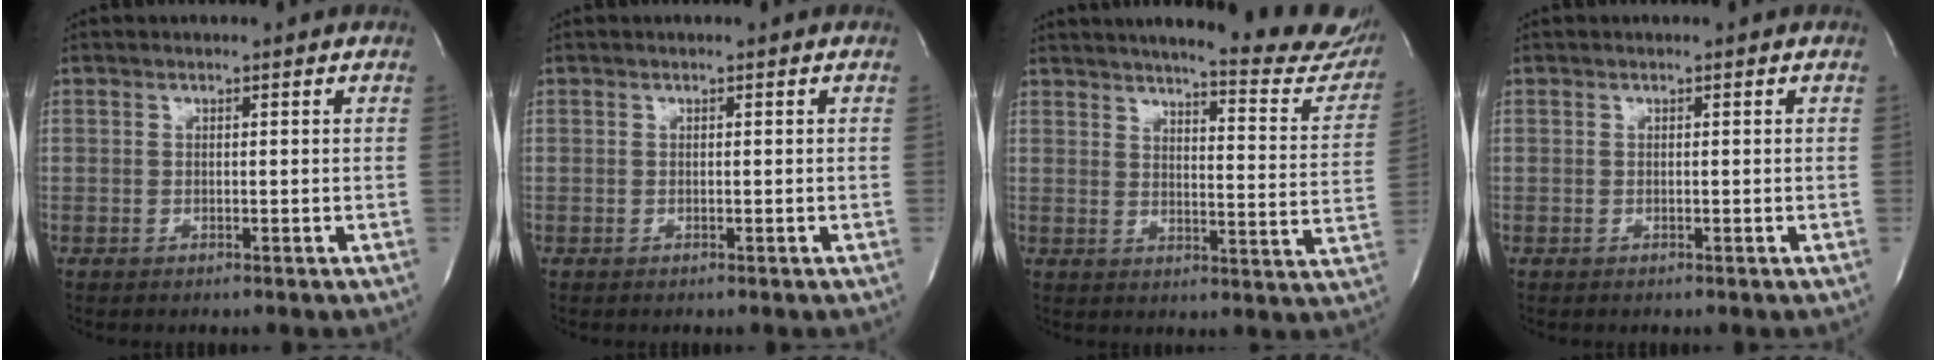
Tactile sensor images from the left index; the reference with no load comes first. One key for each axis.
{"total": 0.0}
{"total": 22.0, "fx": 19.7, "fy": 2.7, "fz": 9.6, "tx": -0.127, "ty": -0.074, "tz": 0.223}
{"total": 0.0}